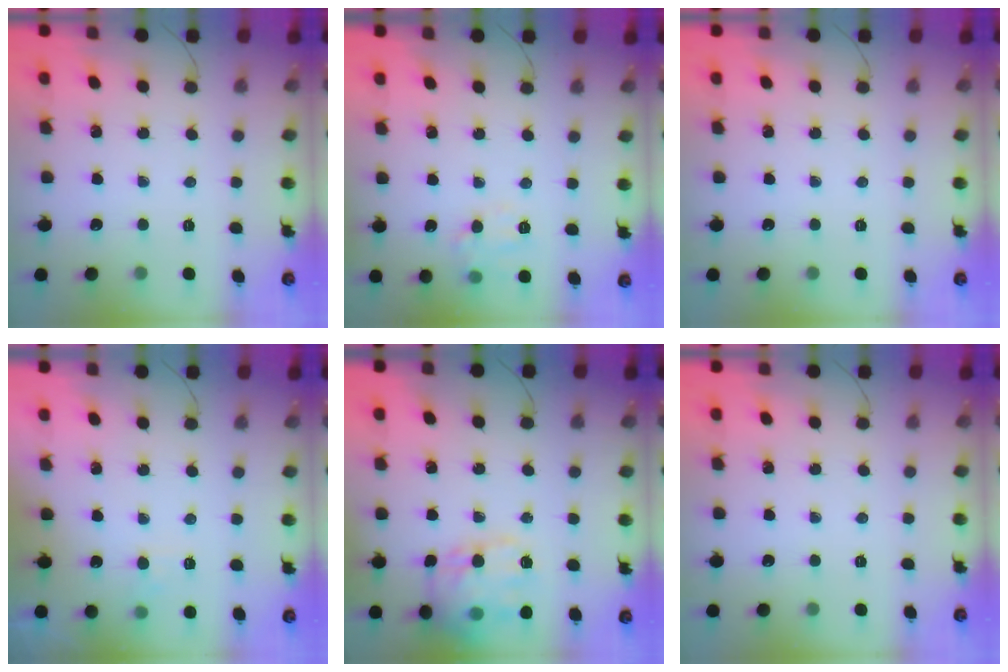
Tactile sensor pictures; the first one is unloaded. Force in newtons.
{"total": 7.9, "press": 7.9, "slide": 0.7}
{"total": 0.0}
{"total": 3.2, "press": 2.8, "slide": 1.6}
{"total": 16.8, "press": 16.6, "slide": 2.2}
{"total": 0.0}